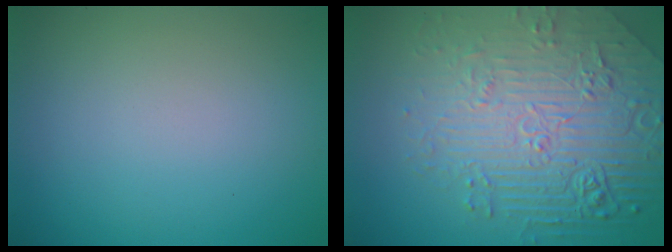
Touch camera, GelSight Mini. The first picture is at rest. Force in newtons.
{"total": 8.8, "press": 6.1, "slide": 6.4}